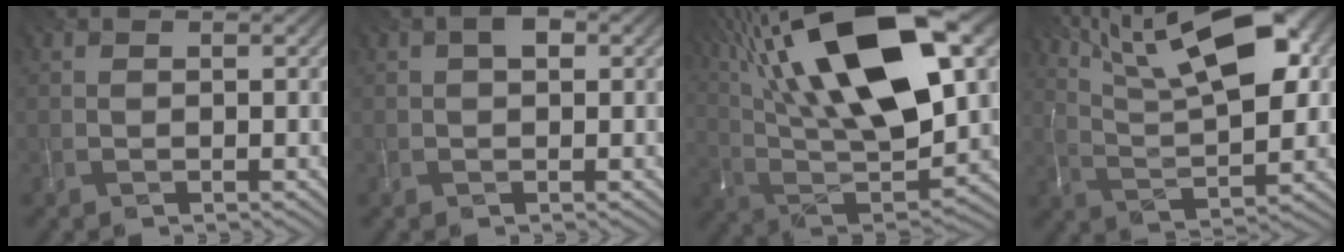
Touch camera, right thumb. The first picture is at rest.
{"total": 1.9, "force": [0.6, 1.0, 1.5], "torque": [-0.030, 0.009, 0.009]}
{"total": 21.3, "force": [9.5, 7.9, 17.4], "torque": [-0.353, 0.043, 0.168]}
{"total": 16.7, "force": [9.2, 5.2, 13.0], "torque": [-0.234, 0.027, 0.146]}